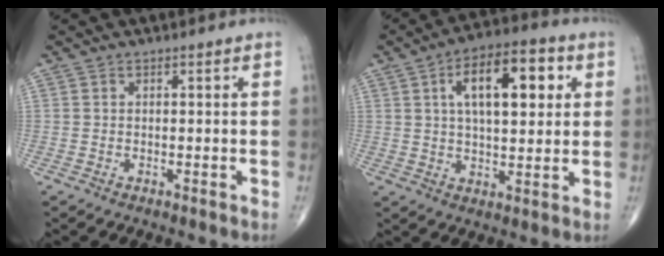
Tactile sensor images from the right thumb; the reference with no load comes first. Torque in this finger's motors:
{"motor_torque": [0.28, 3.15, 1.10, 0.28, 0.14]}